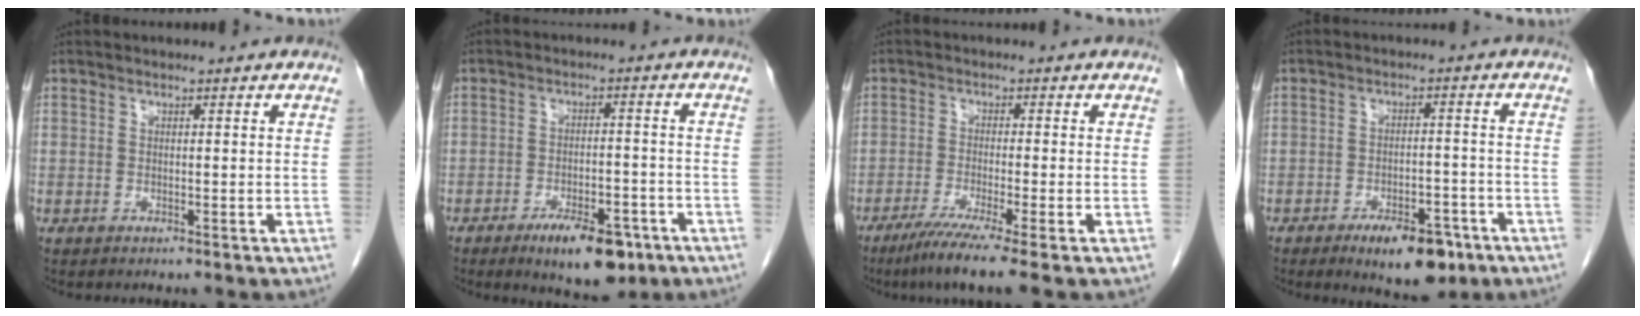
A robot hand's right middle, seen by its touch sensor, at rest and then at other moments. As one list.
[{"total": 9.1, "force": [-5.6, 3.4, 6.3], "torque": [-0.090, -0.003, -0.081]}, {"total": 7.3, "force": [-5.1, -1.1, 5.0], "torque": [-0.083, -0.024, -0.088]}, {"total": 8.8, "force": [-5.5, 3.6, 5.9], "torque": [-0.079, -0.002, -0.078]}]